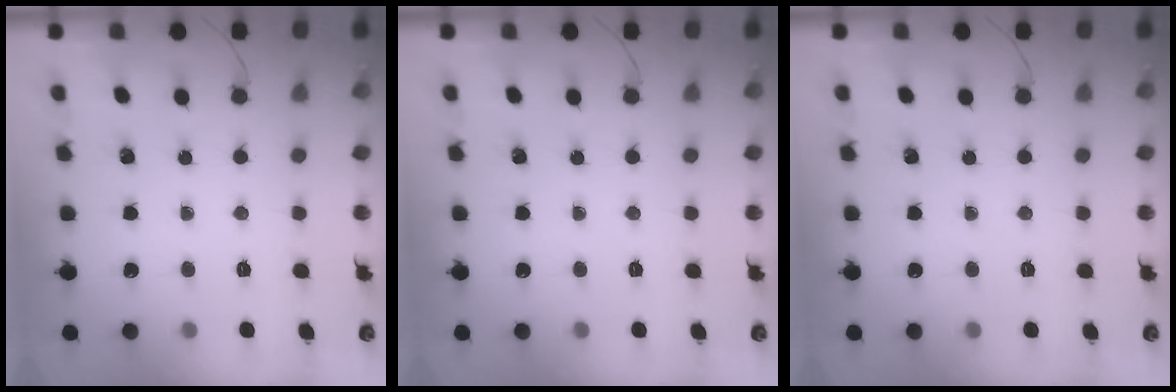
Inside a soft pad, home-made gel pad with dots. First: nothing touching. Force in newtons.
{"total": 0.0}
{"total": 0.0}